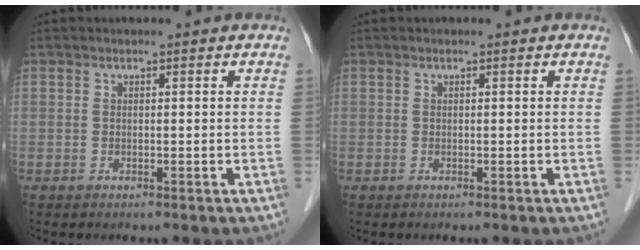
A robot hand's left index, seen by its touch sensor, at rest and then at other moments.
{"total": 0.0}